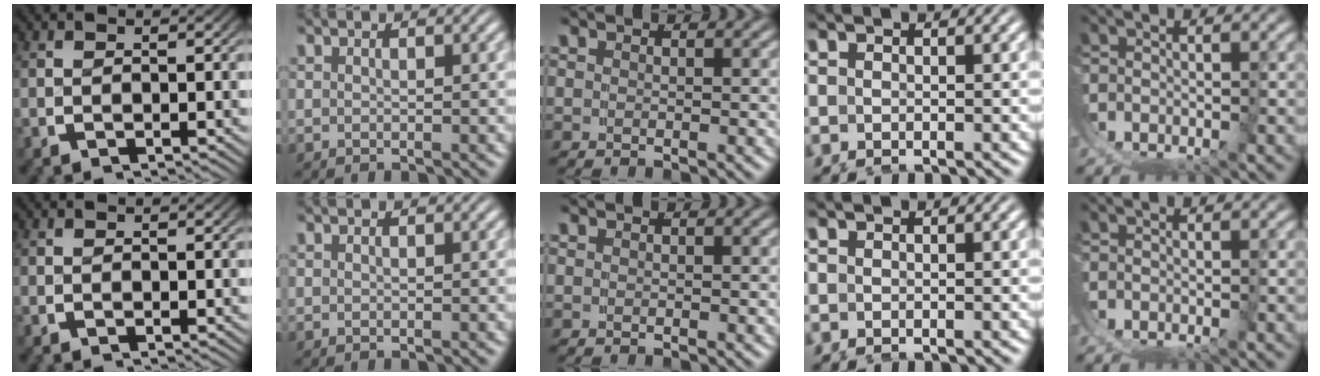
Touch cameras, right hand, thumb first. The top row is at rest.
{}